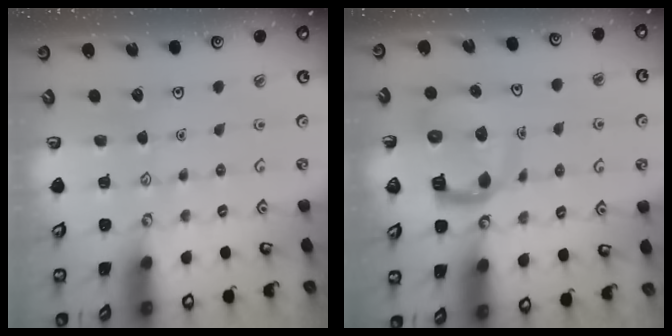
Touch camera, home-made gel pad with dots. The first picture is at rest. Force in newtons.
{"total": 10.5, "press": 10.4, "slide": 1.2}